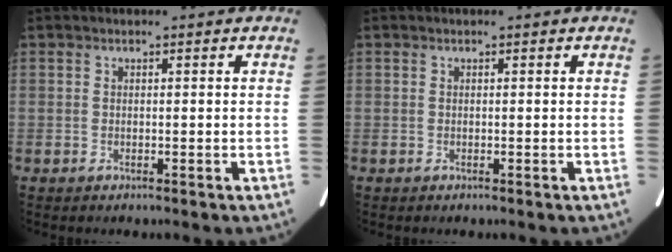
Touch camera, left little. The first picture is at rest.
{"total": 0.0}